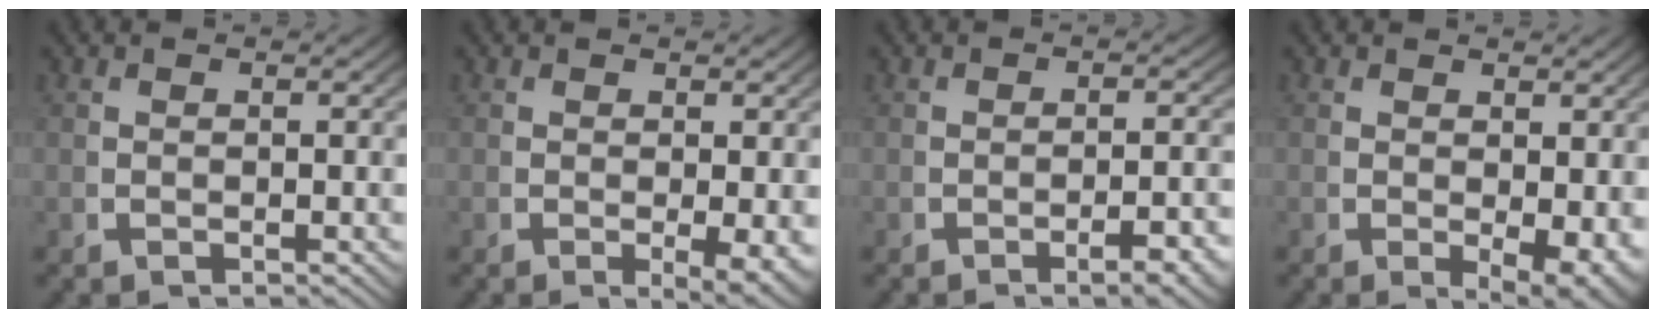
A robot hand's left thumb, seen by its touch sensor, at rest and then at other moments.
{"total": 3.2, "force": [-0.4, 1.0, 3.0], "torque": [-0.042, -0.015, 0.002]}
{"total": 2.6, "force": [-1.3, 0.5, 2.2], "torque": [-0.030, 0.004, -0.022]}
{"total": 3.3, "force": [-0.1, 1.5, 2.9], "torque": [-0.041, -0.019, 0.009]}